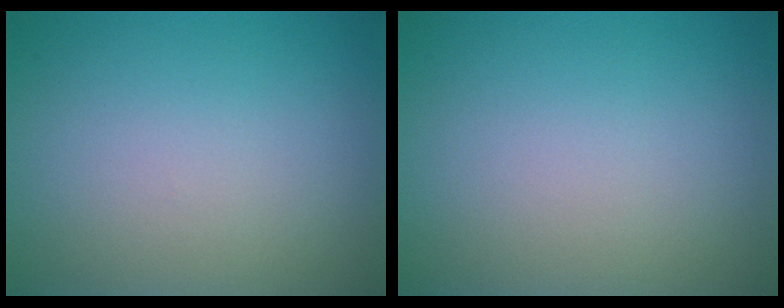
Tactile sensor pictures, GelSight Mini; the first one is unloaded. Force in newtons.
{"total": 0.0}